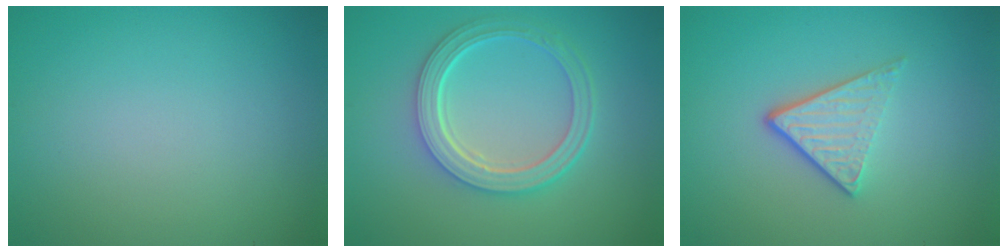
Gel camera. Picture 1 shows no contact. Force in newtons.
{"total": 5.2, "press": 3.9, "slide": 3.4}
{"total": 3.6, "press": 2.4, "slide": 2.7}